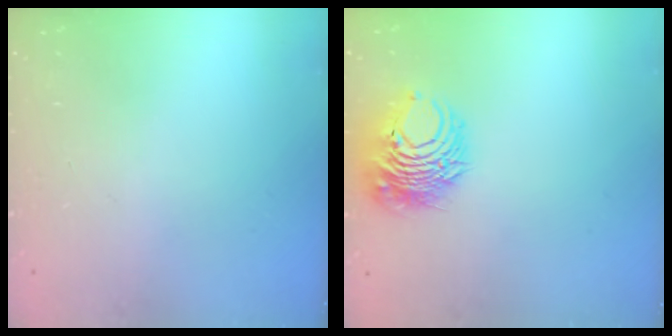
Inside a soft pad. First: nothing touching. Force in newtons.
{"total": 9.3, "press": 9.3, "slide": 0.3}